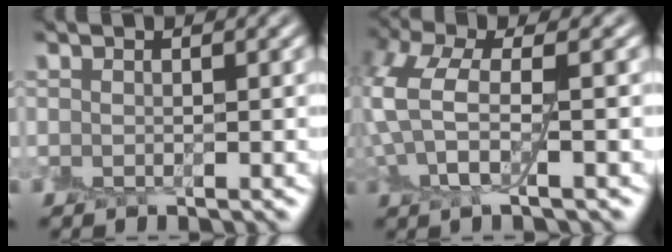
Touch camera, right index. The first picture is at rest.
{"total": 5.4, "force": [0.6, 2.2, 4.9], "torque": [-0.114, 0.009, 0.010]}